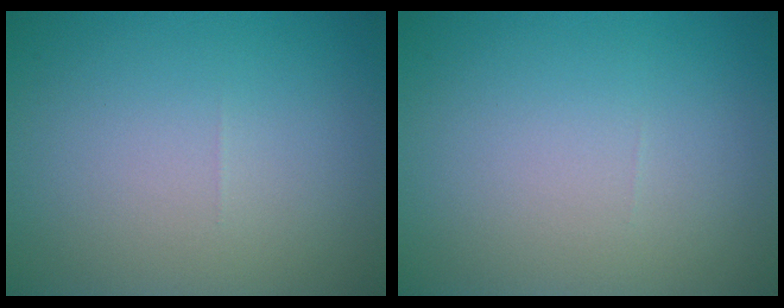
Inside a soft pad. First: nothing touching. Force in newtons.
{"total": 0.0}